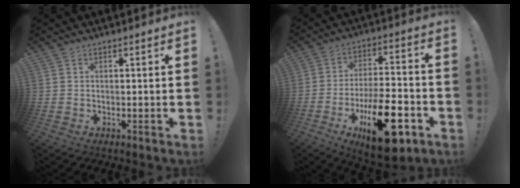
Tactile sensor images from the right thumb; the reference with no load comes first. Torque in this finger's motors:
{"motor_torque": [2.41, 2.60, 1.77, -0.99, 0.66]}